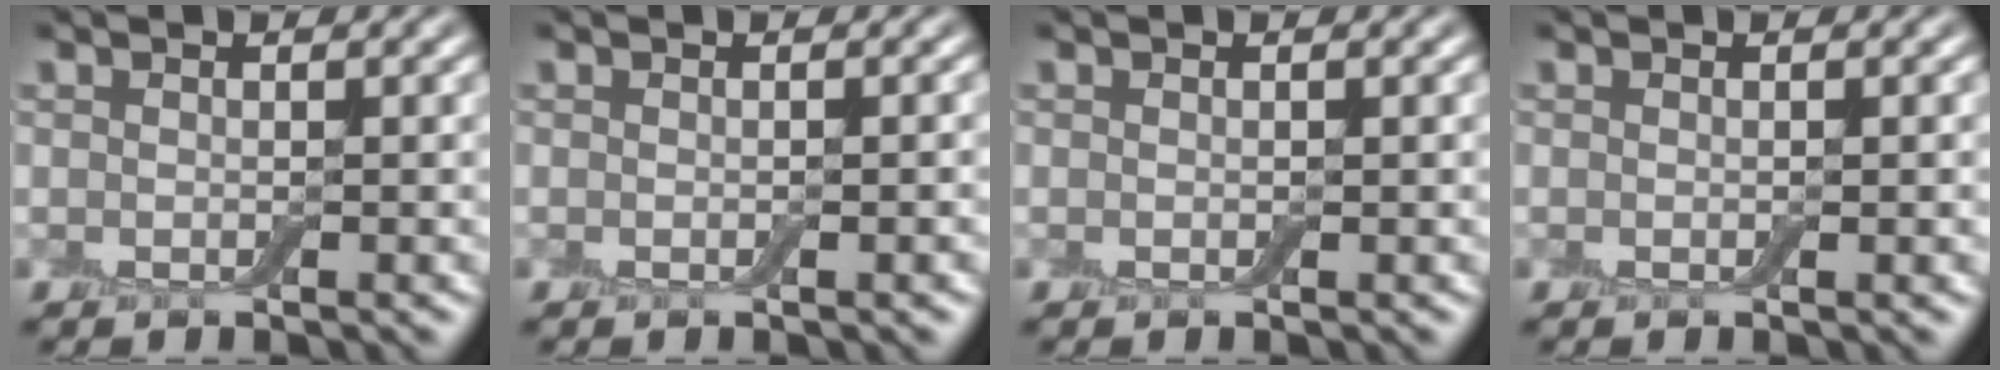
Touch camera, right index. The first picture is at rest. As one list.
[{"total": 0.8, "force": [-0.2, 0.0, 0.7], "torque": [-0.009, 0.000, -0.002]}, {"total": 0.0}, {"total": 0.6, "force": [-0.1, 0.1, 0.6], "torque": [-0.007, -0.002, -0.001]}]